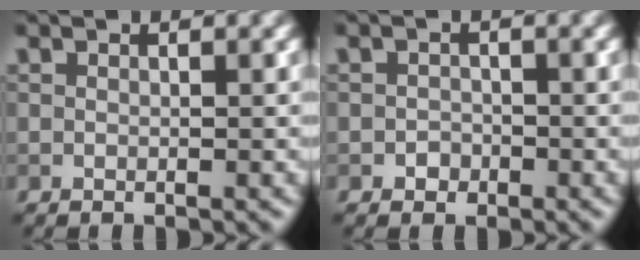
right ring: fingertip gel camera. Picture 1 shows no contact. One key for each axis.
{"total": 1.1, "fx": -0.5, "fy": 0.9, "fz": 0.2, "tx": 0.003, "ty": -0.001, "tz": -0.010}